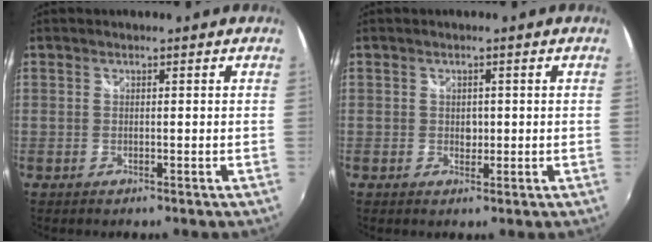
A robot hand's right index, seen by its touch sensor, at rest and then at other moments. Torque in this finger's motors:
{"motor_torque": [0.18, 0.58, 0.00, 0.01]}